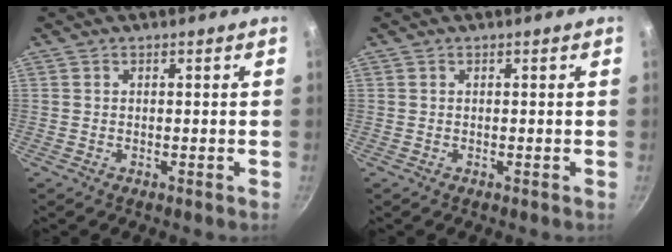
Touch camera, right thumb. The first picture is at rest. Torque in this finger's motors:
{"motor_torque": [-0.03, 0.03, -0.04, -0.04, 0.00]}